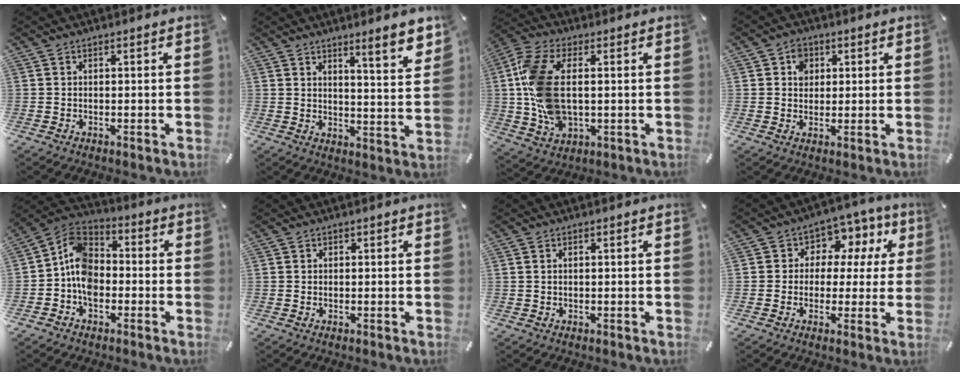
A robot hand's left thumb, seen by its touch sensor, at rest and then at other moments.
{"total": 7.6, "force": [6.2, 1.0, 4.3], "torque": [-0.060, -0.045, 0.102]}
{"total": 13.6, "force": [0.8, 8.1, 10.9], "torque": [-0.250, -0.002, 0.018]}
{"total": 4.4, "force": [1.3, 3.9, 1.6], "torque": [-0.015, -0.001, 0.017]}
{"total": 9.7, "force": [-2.7, 7.3, 5.8], "torque": [-0.131, 0.016, -0.054]}
{"total": 0.7, "force": [0.1, 0.7, 0.0], "torque": [0.001, 0.006, 0.001]}
{"total": 0.8, "force": [0.2, 0.5, 0.6], "torque": [-0.012, 0.003, 0.003]}
{"total": 8.2, "force": [2.2, 7.1, 3.4], "torque": [-0.055, -0.010, 0.039]}